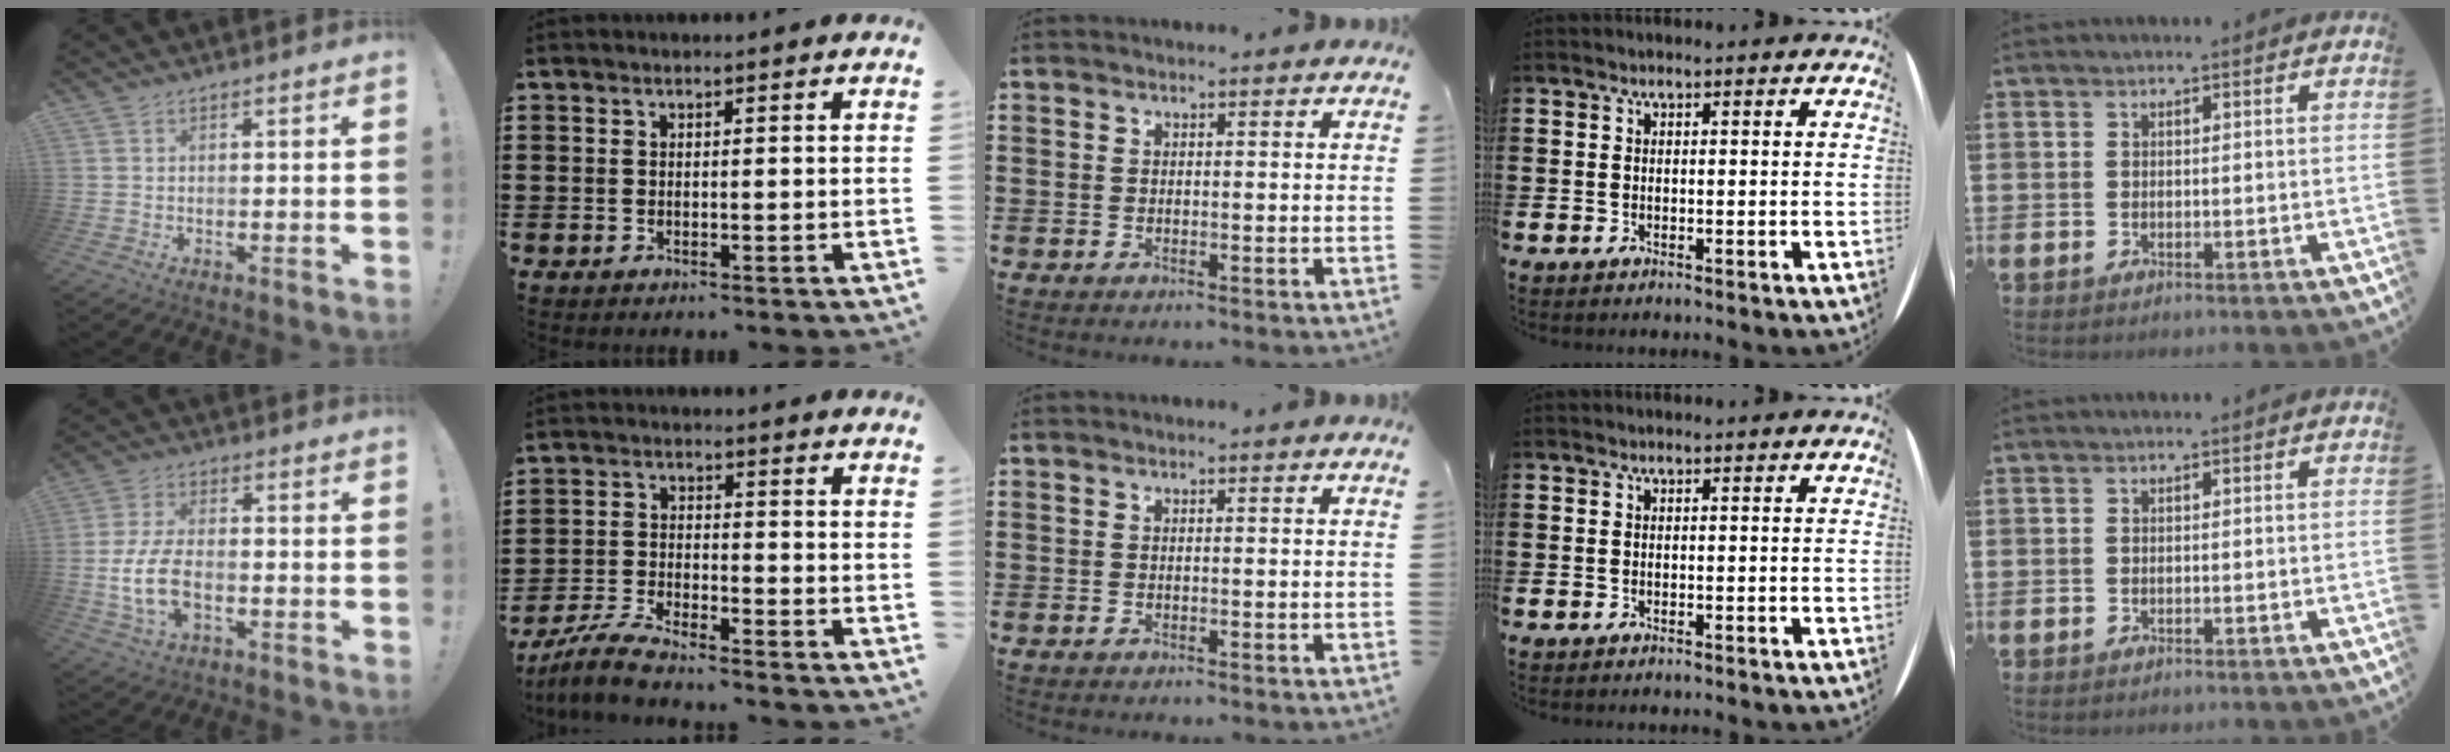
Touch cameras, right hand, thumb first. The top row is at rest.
{"thumb": {"total": 11.3, "force": [-2.5, 6.0, 9.2], "torque": [-0.176, -0.005, -0.041]}, "index": {"total": 5.5, "force": [-5.2, 0.1, 1.8], "torque": [-0.050, -0.009, -0.103]}}